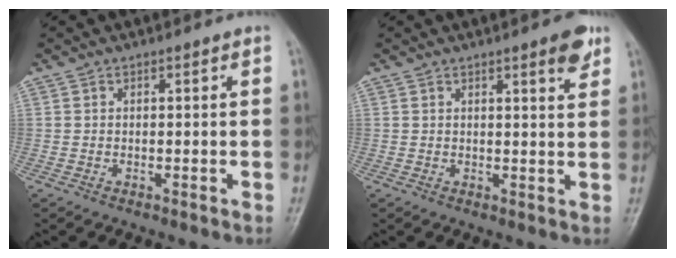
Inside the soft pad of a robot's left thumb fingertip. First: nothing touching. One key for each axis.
{"total": 4.0, "fx": 2.5, "fy": 0.9, "fz": 3.1, "tx": -0.034, "ty": -0.012, "tz": 0.028}